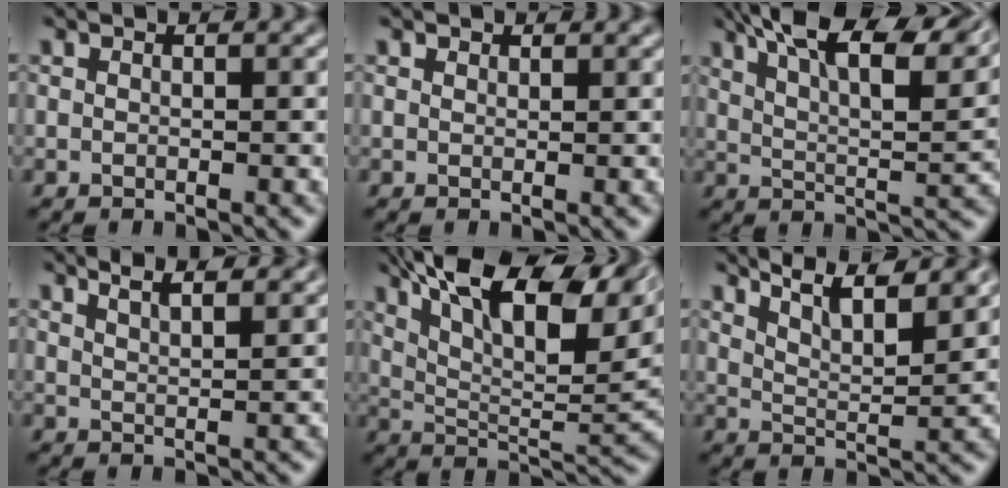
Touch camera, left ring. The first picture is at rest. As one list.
[{"total": 0.7, "force": [0.6, 0.3, 0.2], "torque": [-0.010, 0.005, 0.010]}, {"total": 13.0, "force": [8.3, 4.0, 9.1], "torque": [-0.163, 0.029, 0.115]}, {"total": 5.7, "force": [4.4, 1.7, 3.2], "torque": [-0.035, 0.032, 0.042]}, {"total": 14.5, "force": [7.5, 5.2, 11.3], "torque": [-0.204, 0.041, 0.132]}, {"total": 8.8, "force": [6.4, 2.3, 5.5], "torque": [-0.094, 0.023, 0.081]}]